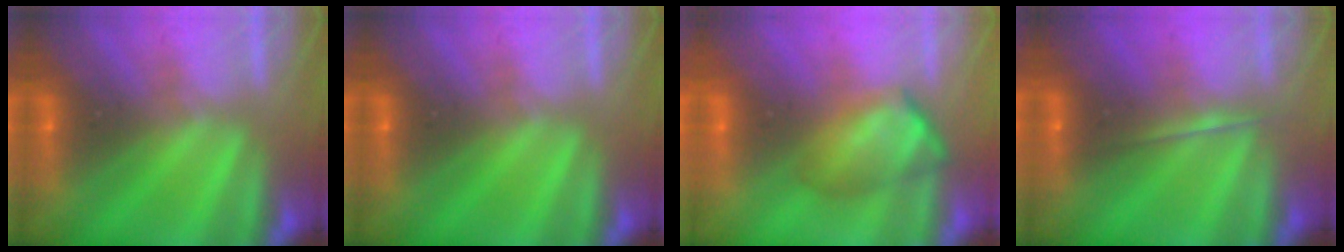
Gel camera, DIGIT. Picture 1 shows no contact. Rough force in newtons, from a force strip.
{"total": 0.0}
{"total": 4.4}
{"total": 1.7}